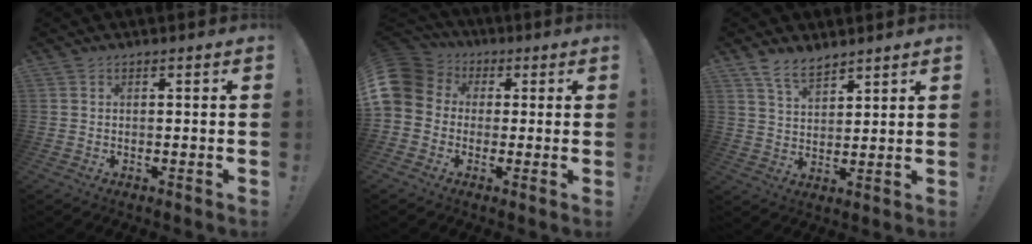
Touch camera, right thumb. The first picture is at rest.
{"total": 9.5, "force": [0.8, 8.5, 4.2], "torque": [-0.089, 0.008, 0.019]}
{"total": 7.4, "force": [6.1, 3.0, 3.0], "torque": [-0.055, -0.037, 0.115]}